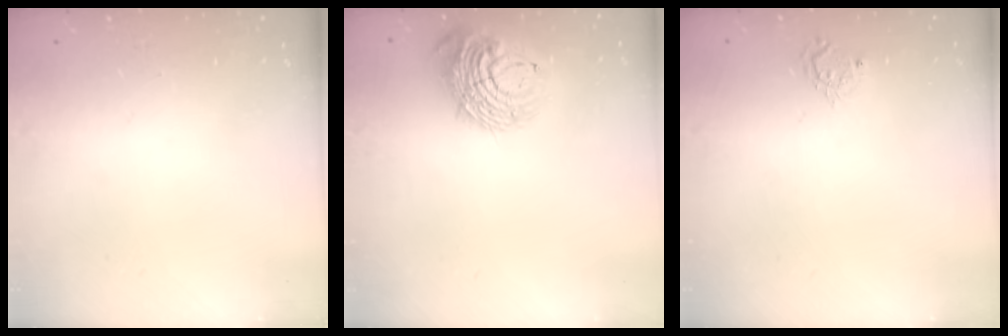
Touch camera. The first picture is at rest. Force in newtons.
{"total": 13.3, "press": 13.2, "slide": 1.6}
{"total": 5.1, "press": 5.1, "slide": 0.4}